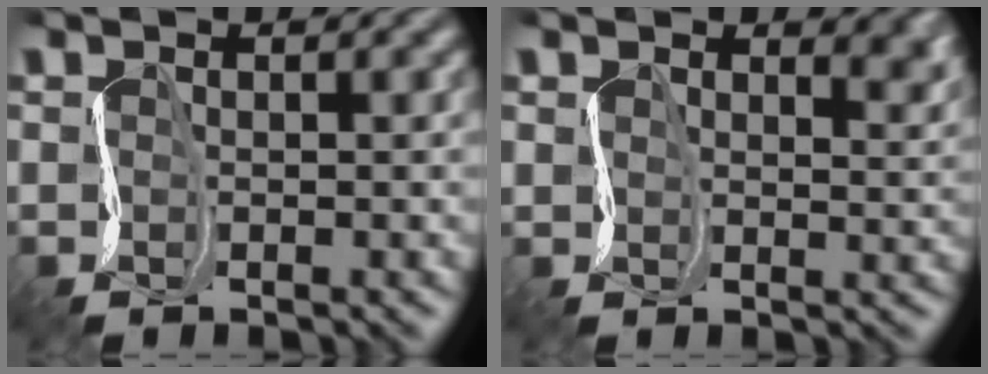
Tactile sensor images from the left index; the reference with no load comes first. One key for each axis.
{"total": 2.7, "fx": 1.9, "fy": 1.6, "fz": 1.0, "tx": -0.018, "ty": -0.004, "tz": 0.036}